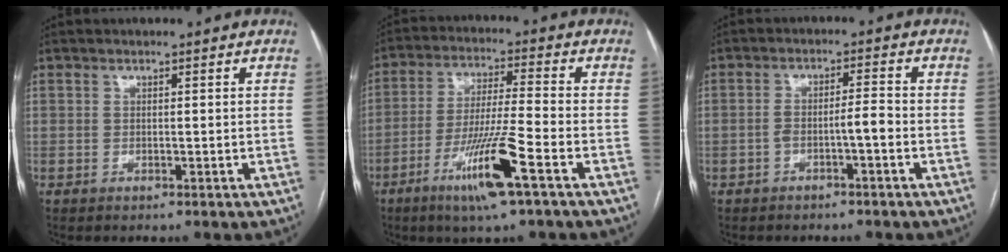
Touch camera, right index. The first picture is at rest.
{"total": 11.5, "force": [-5.7, -0.4, 9.9], "torque": [-0.193, -0.018, -0.107]}
{"total": 3.4, "force": [-1.5, 0.3, 3.0], "torque": [-0.050, 0.014, -0.023]}